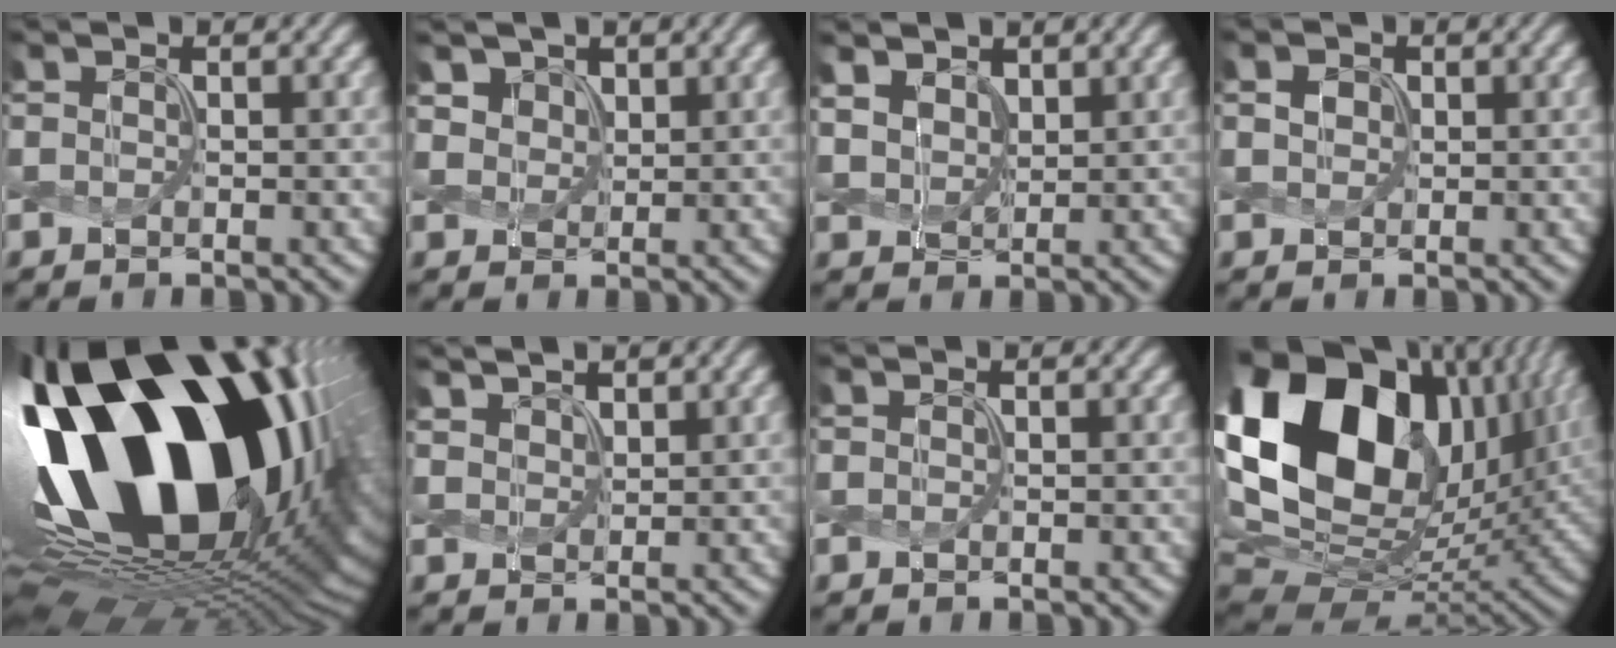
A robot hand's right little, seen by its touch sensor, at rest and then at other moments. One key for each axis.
{"total": 3.3, "fx": 2.3, "fy": 2.2, "fz": 1.1, "tx": -0.048, "ty": -0.006, "tz": 0.049}
{"total": 4.1, "fx": 2.8, "fy": 2.4, "fz": 1.7, "tx": -0.063, "ty": 0.000, "tz": 0.057}
{"total": 1.2, "fx": 0.4, "fy": 1.0, "fz": 0.5, "tx": -0.012, "ty": 0.002, "tz": 0.007}
{"total": 22.0, "fx": 4.2, "fy": 12.2, "fz": 17.8, "tx": -0.302, "ty": -0.038, "tz": 0.083}
{"total": 3.4, "fx": 2.8, "fy": 1.4, "fz": 1.1, "tx": -0.042, "ty": 0.002, "tz": 0.055}
{"total": 0.0}
{"total": 21.5, "fx": 6.7, "fy": 13.9, "fz": 15.0, "tx": -0.340, "ty": 0.039, "tz": 0.117}